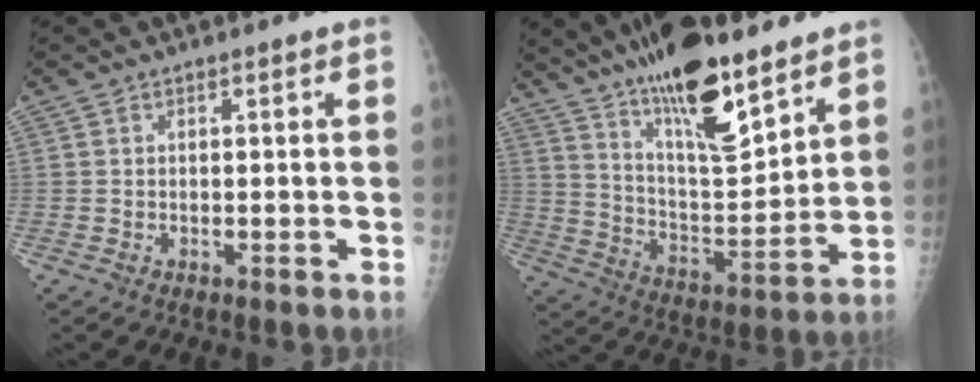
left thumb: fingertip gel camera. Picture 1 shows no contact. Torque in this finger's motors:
{"motor_torque": [2.60, 0.69, 1.42, -1.36, 0.48]}